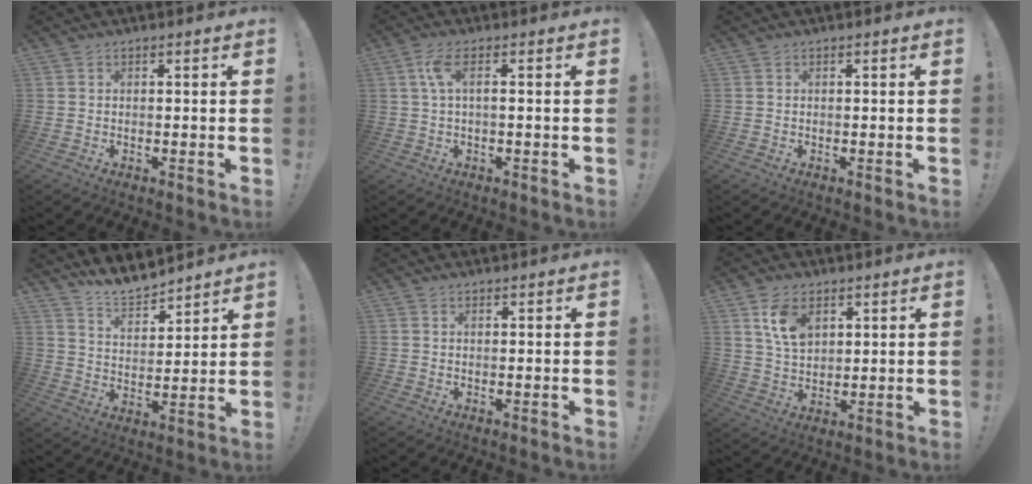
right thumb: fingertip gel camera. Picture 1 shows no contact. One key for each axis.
{"total": 4.8, "fx": 0.9, "fy": 1.1, "fz": 4.6, "tx": -0.098, "ty": 0.001, "tz": 0.014}
{"total": 0.0}
{"total": 9.2, "fx": 8.7, "fy": 2.4, "fz": 1.6, "tx": -0.037, "ty": -0.076, "tz": 0.164}
{"total": 0.5, "fx": 0.3, "fy": -0.3, "fz": -0.2, "tx": 0.013, "ty": -0.006, "tz": 0.005}
{"total": 9.1, "fx": 4.4, "fy": 5.6, "fz": 5.6, "tx": -0.089, "ty": -0.011, "tz": 0.084}